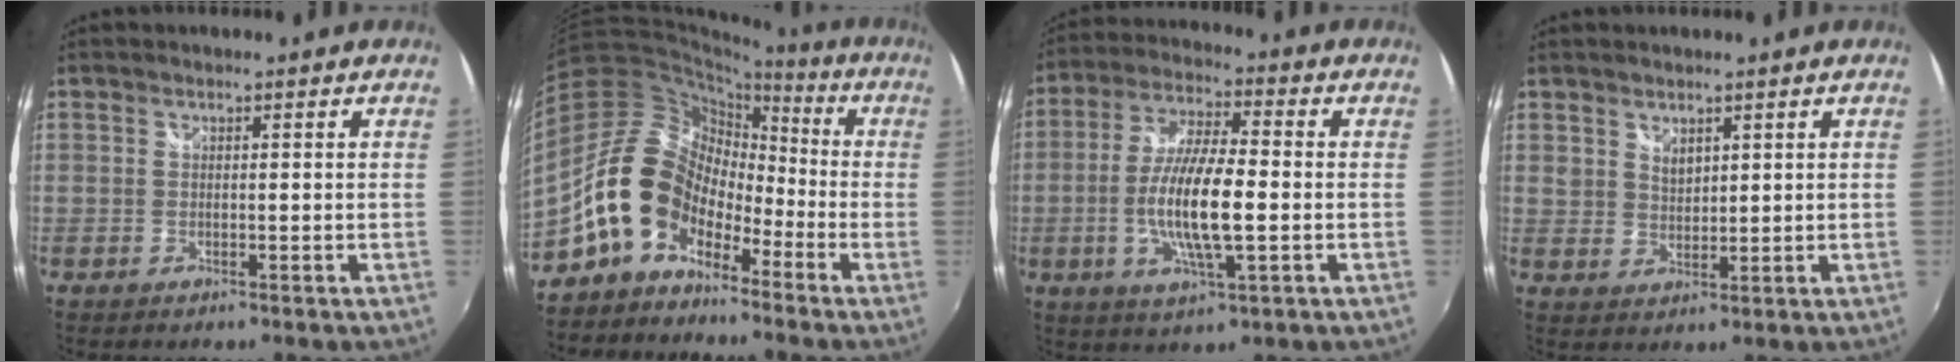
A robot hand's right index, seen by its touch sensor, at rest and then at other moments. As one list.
[{"total": 12.6, "force": [-7.2, 8.4, 6.1], "torque": [-0.107, 0.026, -0.143]}, {"total": 12.6, "force": [-2.2, 2.8, 12.1], "torque": [-0.242, -0.006, -0.044]}, {"total": 3.0, "force": [2.1, 1.9, 1.0], "torque": [-0.008, 0.000, 0.040]}]